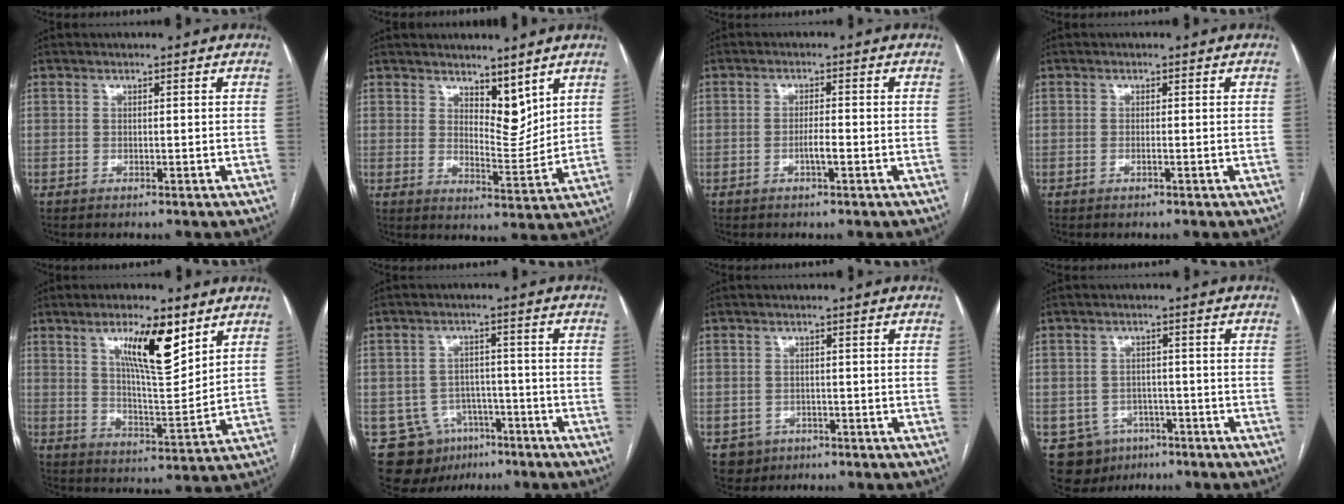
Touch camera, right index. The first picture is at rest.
{"total": 5.8, "force": [4.3, 2.5, 3.1], "torque": [-0.046, -0.008, 0.078]}
{"total": 2.3, "force": [-0.9, 0.3, 2.1], "torque": [-0.036, 0.002, -0.014]}
{"total": 0.7, "force": [-0.3, 0.0, 0.6], "torque": [-0.014, 0.000, -0.003]}
{"total": 11.1, "force": [6.1, 2.4, 9.0], "torque": [-0.154, -0.003, 0.105]}
{"total": 10.6, "force": [-5.8, 8.2, 3.2], "torque": [-0.054, 0.018, -0.079]}
{"total": 3.7, "force": [-1.7, 3.3, 0.3], "torque": [-0.001, 0.008, -0.021]}
{"total": 8.5, "force": [-4.2, 7.1, 1.8], "torque": [-0.041, 0.010, -0.050]}